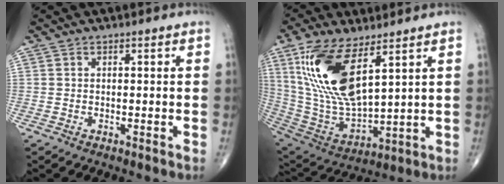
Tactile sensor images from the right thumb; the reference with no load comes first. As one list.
[{"total": 19.1, "force": [8.1, 7.8, 15.5], "torque": [-0.310, -0.036, 0.172]}]